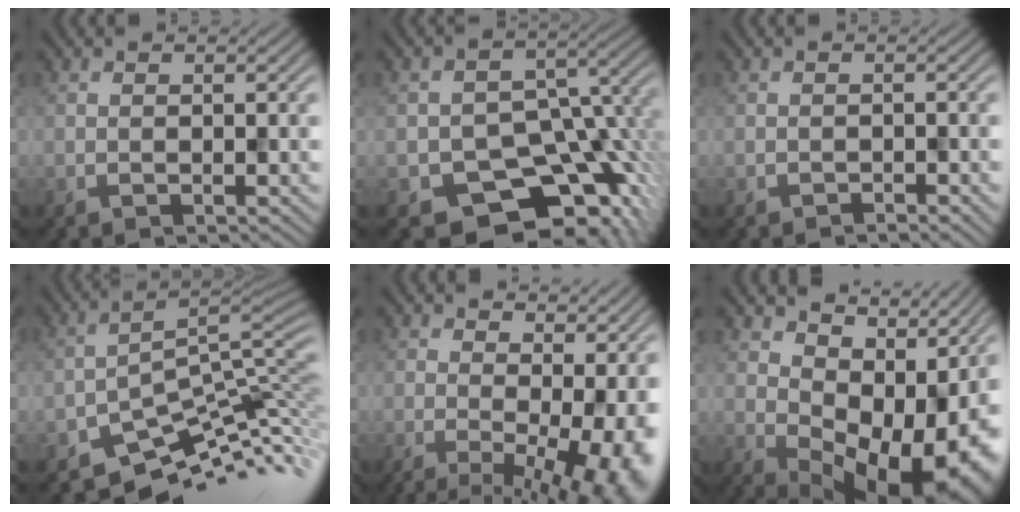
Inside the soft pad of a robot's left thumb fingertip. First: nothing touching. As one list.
[{"total": 12.8, "force": [-7.3, 8.6, 6.0], "torque": [-0.072, -0.015, -0.088]}, {"total": 1.2, "force": [-1.2, 0.0, 0.0], "torque": [0.008, 0.004, -0.019]}, {"total": 7.1, "force": [-5.7, 2.2, 3.7], "torque": [-0.058, -0.001, -0.091]}, {"total": 10.7, "force": [-0.9, 4.2, 9.7], "torque": [-0.125, -0.012, 0.014]}, {"total": 13.9, "force": [2.7, 9.1, 10.1], "torque": [-0.101, -0.009, 0.085]}]